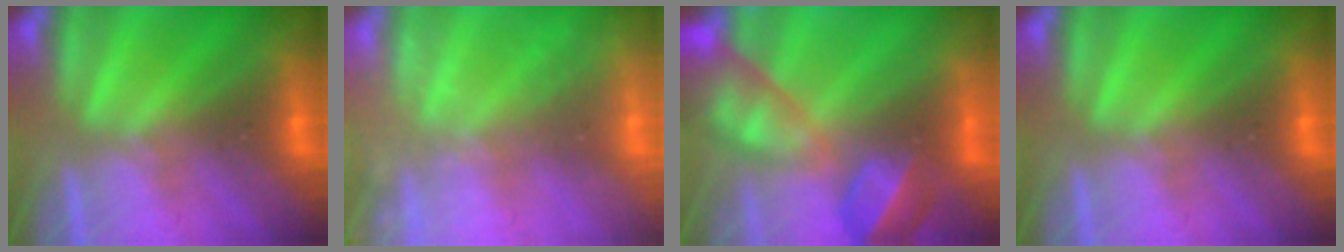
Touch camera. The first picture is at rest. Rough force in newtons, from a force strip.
{"total": 2.4}
{"total": 5.9}
{"total": 0.0}